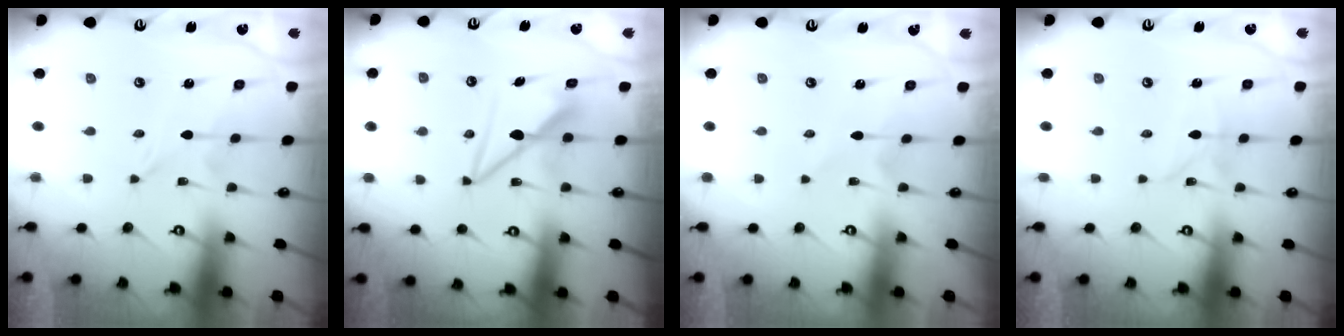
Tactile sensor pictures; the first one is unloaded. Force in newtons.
{"total": 8.6, "press": 8.6, "slide": 0.6}
{"total": 0.6, "press": 0.6, "slide": 0.2}
{"total": 2.8, "press": 2.8, "slide": 0.2}